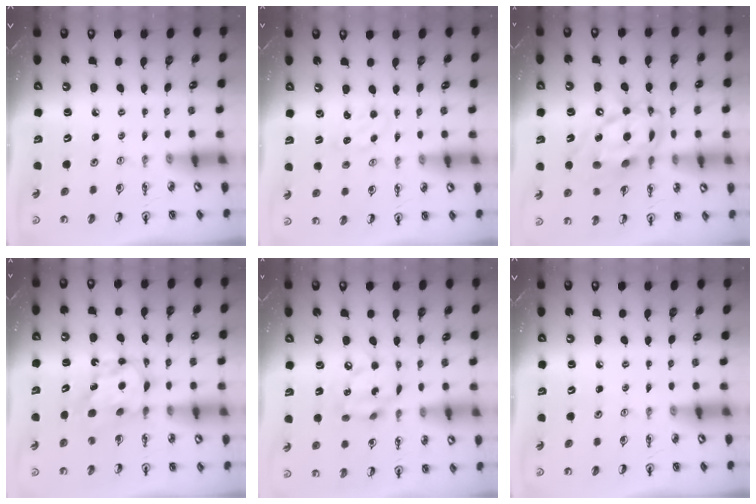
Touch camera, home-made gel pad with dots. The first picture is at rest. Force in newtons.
{"total": 2.3, "press": 2.3, "slide": 0.2}
{"total": 18.3, "press": 18.2, "slide": 1.6}
{"total": 6.2, "press": 6.2, "slide": 0.2}
{"total": 9.5, "press": 9.4, "slide": 0.9}
{"total": 0.0}